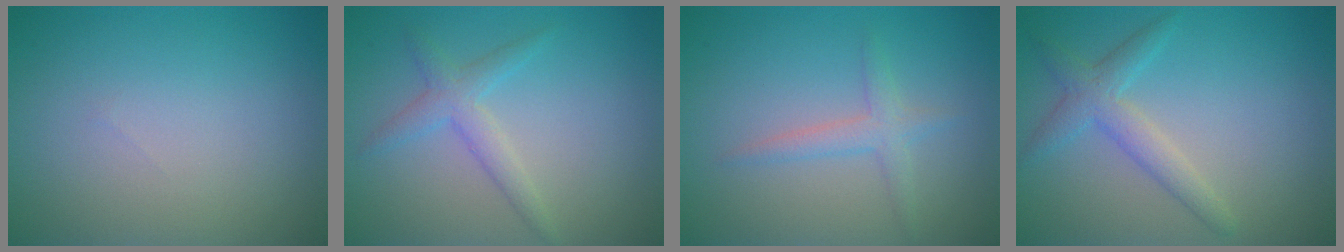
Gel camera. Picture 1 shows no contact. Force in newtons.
{"total": 2.3, "press": 2.3, "slide": 0.2}
{"total": 2.0, "press": 2.0, "slide": 0.1}
{"total": 2.8, "press": 2.8, "slide": 0.0}